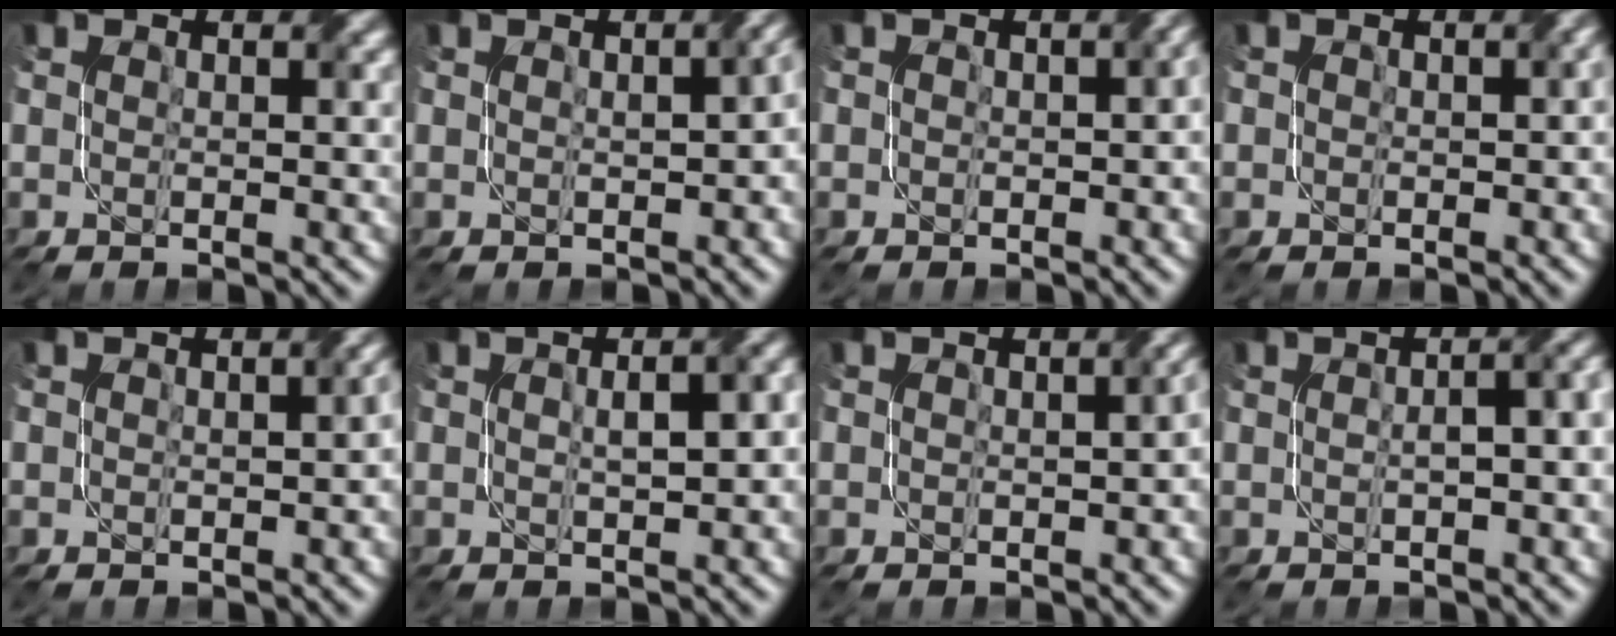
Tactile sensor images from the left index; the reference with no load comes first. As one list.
[{"total": 3.2, "force": [0.0, 1.3, 2.9], "torque": [-0.031, 0.005, 0.009]}, {"total": 2.7, "force": [0.1, 1.8, 2.0], "torque": [-0.013, -0.002, 0.001]}, {"total": 1.9, "force": [0.2, 1.4, 1.2], "torque": [-0.011, -0.004, -0.001]}, {"total": 1.9, "force": [0.0, 0.9, 1.7], "torque": [-0.016, 0.003, 0.003]}, {"total": 4.7, "force": [0.6, 1.7, 4.3], "torque": [-0.046, 0.021, 0.008]}, {"total": 2.3, "force": [0.0, 1.0, 2.0], "torque": [-0.017, 0.003, 0.004]}, {"total": 6.4, "force": [0.6, 3.1, 5.5], "torque": [-0.038, 0.022, -0.009]}]